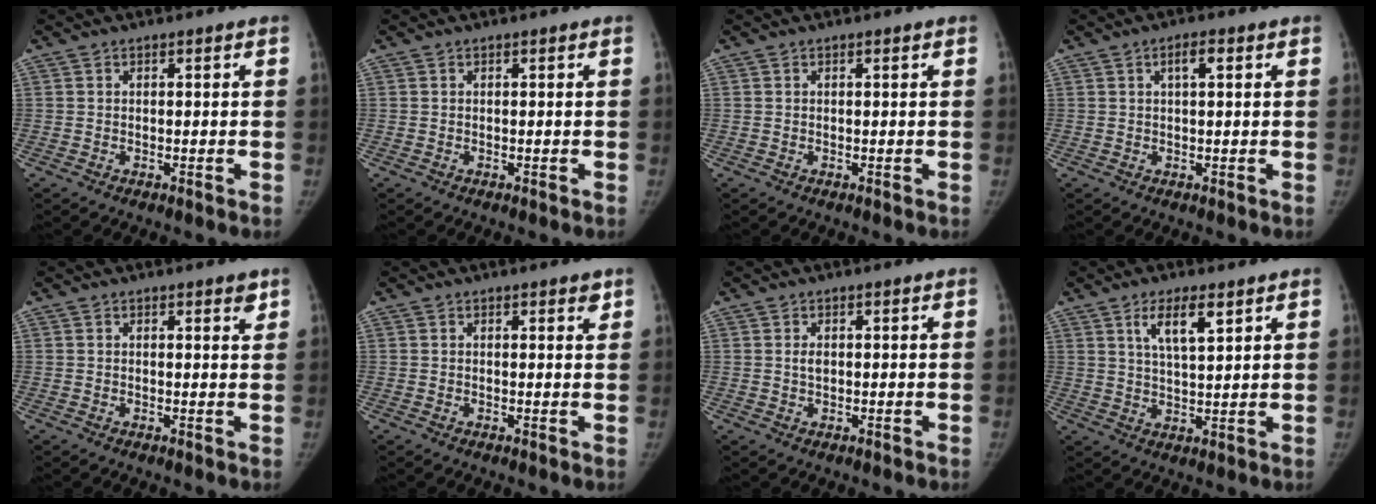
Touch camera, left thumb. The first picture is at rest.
{"total": 0.0}
{"total": 0.0}
{"total": 2.6, "force": [1.0, 0.8, 2.3], "torque": [-0.038, 0.007, 0.016]}
{"total": 1.5, "force": [1.1, 0.5, 1.0], "torque": [-0.008, -0.006, 0.013]}
{"total": 1.2, "force": [0.9, 0.4, 0.7], "torque": [-0.006, -0.005, 0.010]}
{"total": 1.4, "force": [0.3, 0.9, 1.1], "torque": [-0.014, 0.001, 0.006]}
{"total": 6.6, "force": [3.6, 2.0, 5.1], "torque": [-0.082, -0.021, 0.066]}